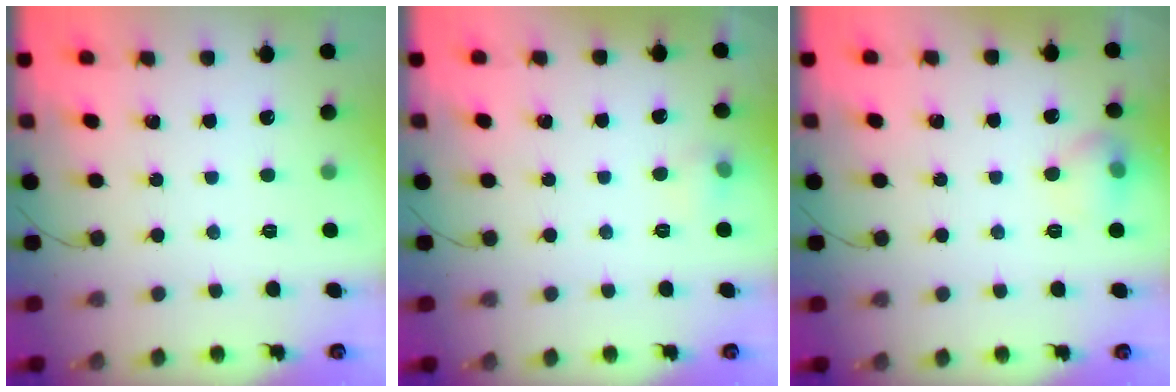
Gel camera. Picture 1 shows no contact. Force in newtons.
{"total": 4.5, "press": 4.1, "slide": 1.8}
{"total": 6.8, "press": 6.6, "slide": 1.3}